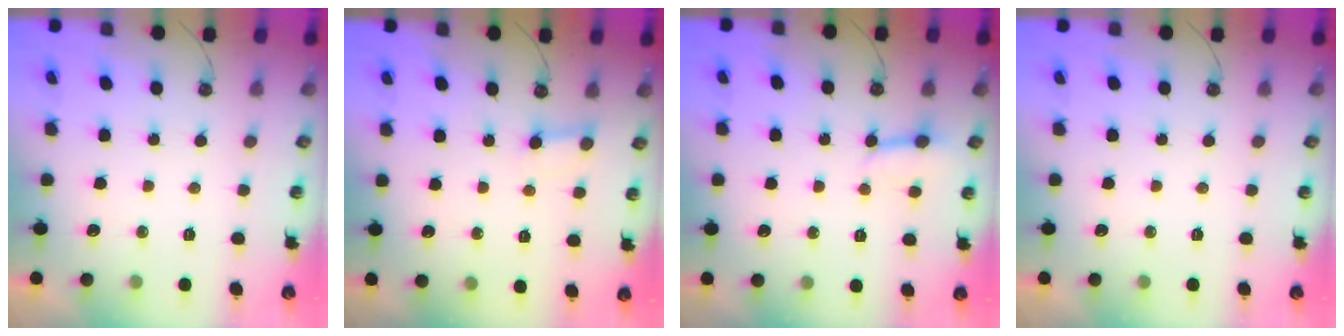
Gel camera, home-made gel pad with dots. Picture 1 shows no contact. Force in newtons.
{"total": 2.9, "press": 2.9, "slide": 0.2}
{"total": 3.3, "press": 3.3, "slide": 0.4}
{"total": 0.0}